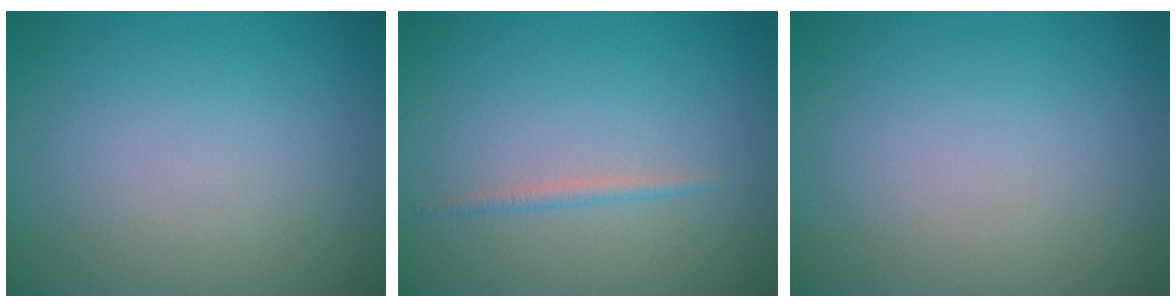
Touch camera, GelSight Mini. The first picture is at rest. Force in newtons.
{"total": 0.9, "press": 0.9, "slide": 0.0}
{"total": 0.0}